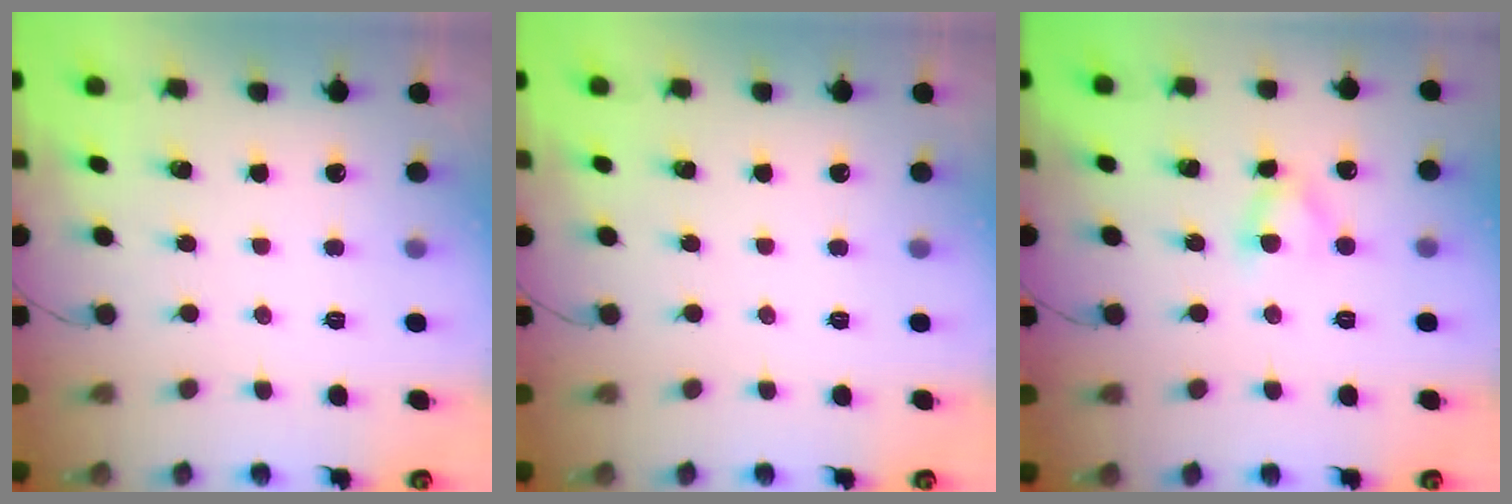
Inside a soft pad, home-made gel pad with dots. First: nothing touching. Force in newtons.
{"total": 0.0}
{"total": 3.2, "press": 3.1, "slide": 1.1}